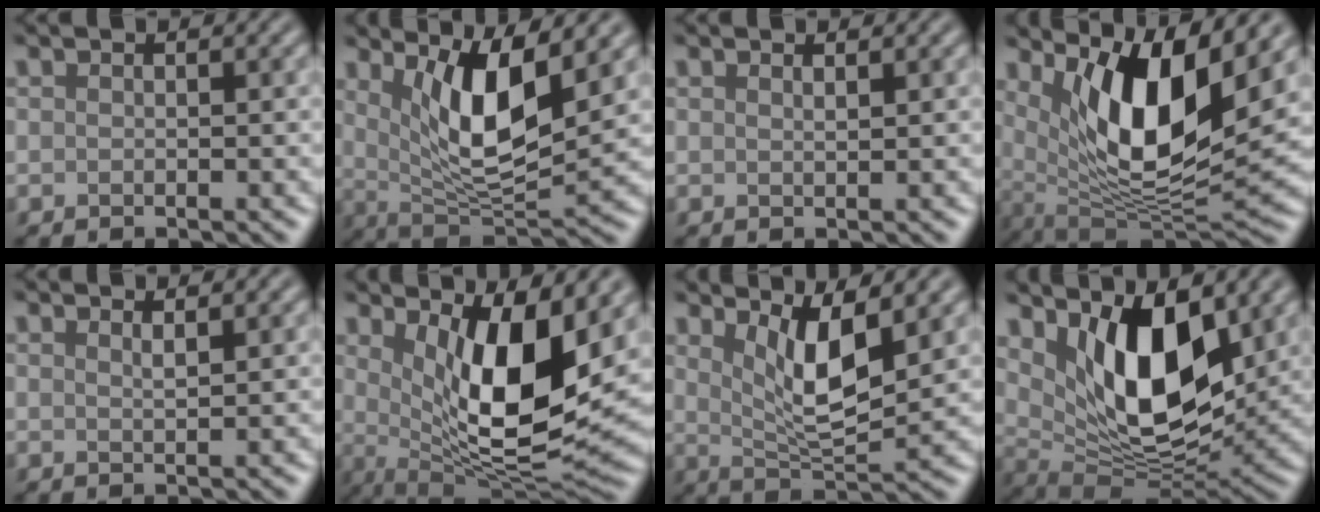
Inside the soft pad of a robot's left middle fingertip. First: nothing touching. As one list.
[{"total": 7.4, "force": [2.9, 2.3, 6.4], "torque": [-0.113, -0.018, 0.054]}, {"total": 0.7, "force": [0.6, 0.2, 0.4], "torque": [0.000, 0.001, 0.009]}, {"total": 10.3, "force": [4.0, 3.5, 8.8], "torque": [-0.145, -0.024, 0.080]}, {"total": 1.0, "force": [0.7, 0.2, 0.6], "torque": [-0.004, 0.000, 0.011]}, {"total": 10.5, "force": [2.8, 3.6, 9.5], "torque": [-0.151, -0.022, 0.052]}, {"total": 5.4, "force": [2.4, 1.5, 4.6], "torque": [-0.083, -0.013, 0.048]}, {"total": 9.7, "force": [3.3, 4.7, 7.8], "torque": [-0.133, -0.026, 0.059]}]